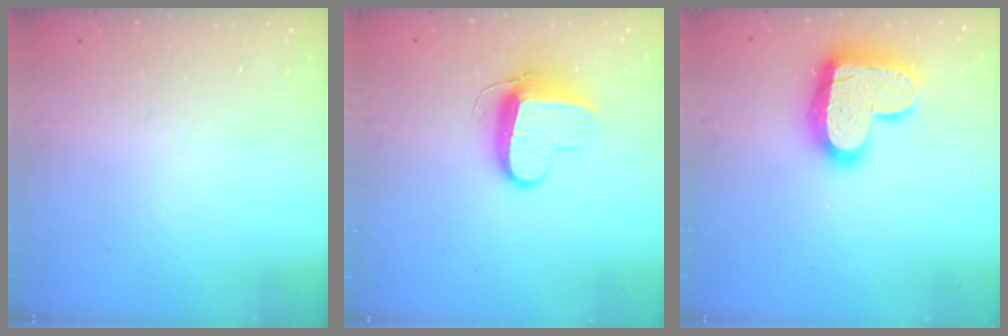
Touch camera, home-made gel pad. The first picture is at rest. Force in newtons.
{"total": 9.6, "press": 9.6, "slide": 0.6}
{"total": 17.9, "press": 17.9, "slide": 1.4}